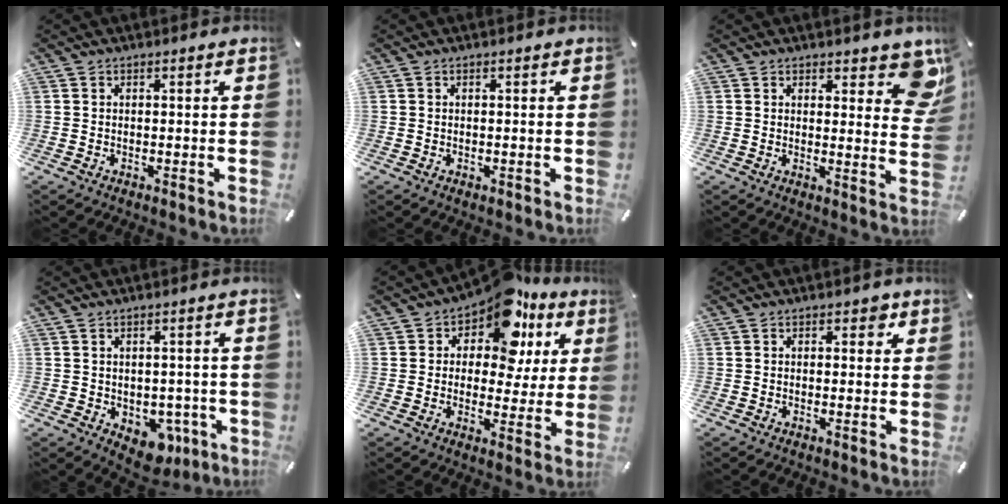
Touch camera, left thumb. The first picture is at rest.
{"total": 0.5, "force": [0.0, 0.5, 0.3], "torque": [-0.004, 0.002, -0.002]}
{"total": 9.0, "force": [5.5, 4.2, 5.8], "torque": [-0.051, -0.039, 0.092]}
{"total": 5.7, "force": [-1.8, 4.5, 2.8], "torque": [-0.023, 0.012, -0.028]}
{"total": 14.1, "force": [8.6, 7.8, 8.1], "torque": [-0.130, -0.049, 0.151]}
{"total": 2.3, "force": [0.6, 1.5, 1.6], "torque": [-0.010, -0.001, 0.003]}